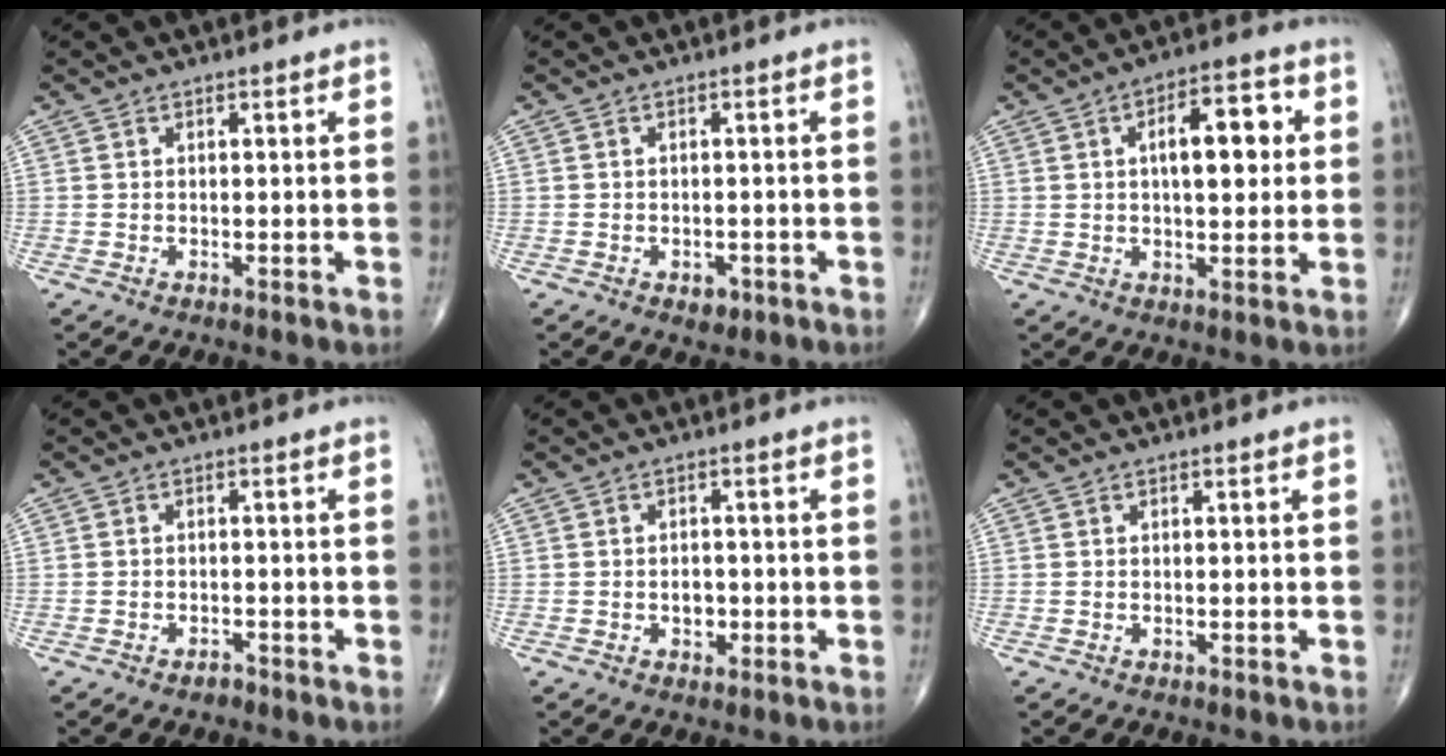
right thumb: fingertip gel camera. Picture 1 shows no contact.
{"total": 2.4, "force": [-1.2, 1.6, 1.3], "torque": [-0.009, 0.002, -0.011]}
{"total": 10.6, "force": [2.0, 4.7, 9.3], "torque": [-0.112, 0.012, 0.024]}
{"total": 1.4, "force": [-1.1, 0.8, 0.4], "torque": [-0.007, 0.003, -0.020]}
{"total": 2.7, "force": [-0.7, 2.0, 1.6], "torque": [-0.010, 0.005, -0.010]}
{"total": 0.0}